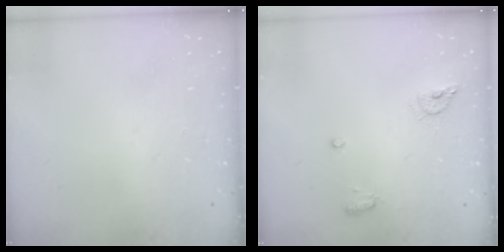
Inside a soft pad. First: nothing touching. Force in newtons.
{"total": 6.8, "press": 6.7, "slide": 1.2}